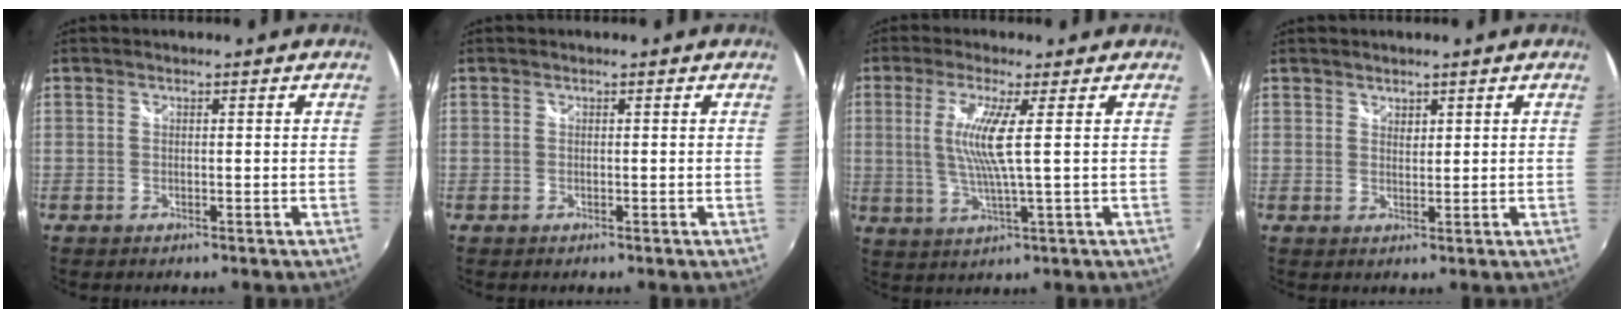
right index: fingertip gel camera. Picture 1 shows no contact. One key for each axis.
{"total": 0.0}
{"total": 7.0, "fx": 1.2, "fy": -0.7, "fz": 6.9, "tx": -0.136, "ty": -0.012, "tz": 0.026}
{"total": 1.4, "fx": 1.1, "fy": 0.8, "fz": 0.3, "tx": -0.001, "ty": 0.000, "tz": 0.019}